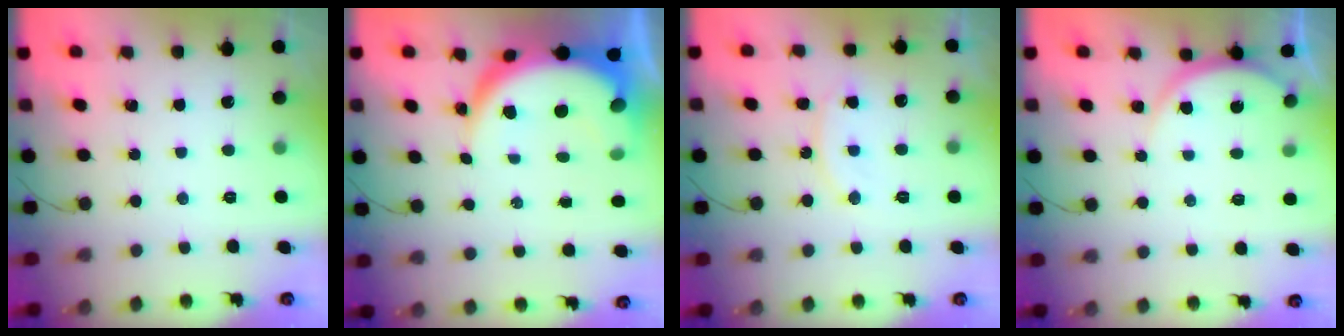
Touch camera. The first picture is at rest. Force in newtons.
{"total": 11.1, "press": 11.0, "slide": 1.1}
{"total": 9.4, "press": 9.3, "slide": 0.5}
{"total": 4.7, "press": 4.7, "slide": 0.5}